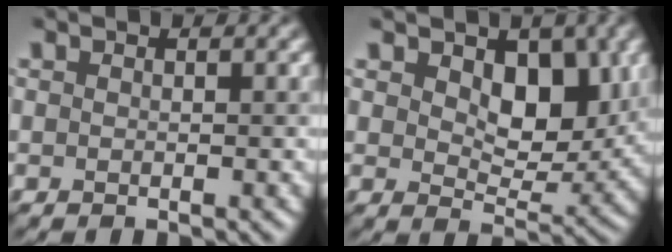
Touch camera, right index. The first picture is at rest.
{"total": 5.3, "force": [1.8, 3.3, 3.7], "torque": [-0.054, -0.011, 0.030]}